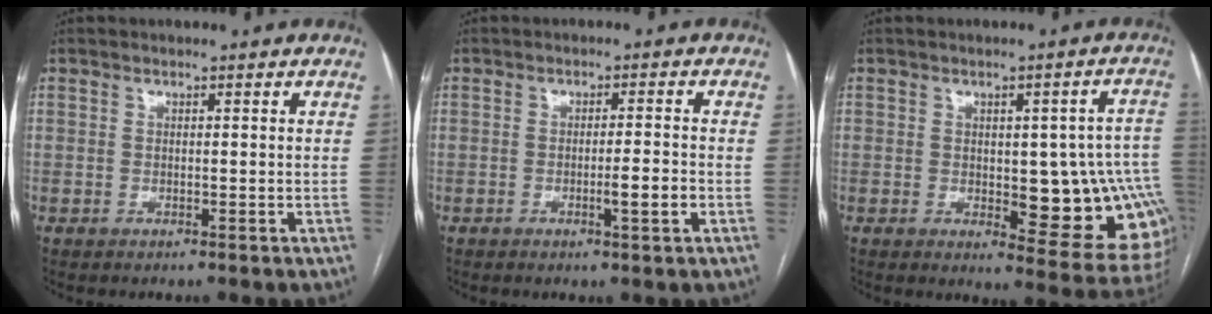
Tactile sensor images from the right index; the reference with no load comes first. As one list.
[{"total": 3.6, "force": [-1.2, 0.0, 3.4], "torque": [-0.051, -0.003, -0.018]}, {"total": 15.9, "force": [-1.3, 5.4, 14.9], "torque": [-0.123, 0.014, 0.000]}]